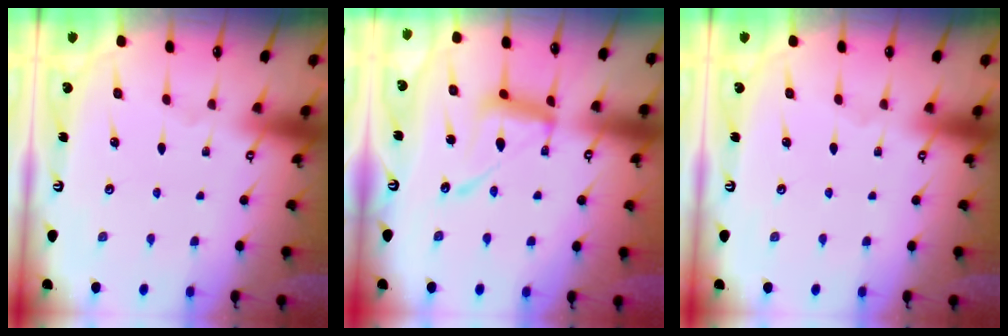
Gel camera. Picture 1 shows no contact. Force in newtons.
{"total": 13.5, "press": 13.4, "slide": 1.2}
{"total": 0.0}